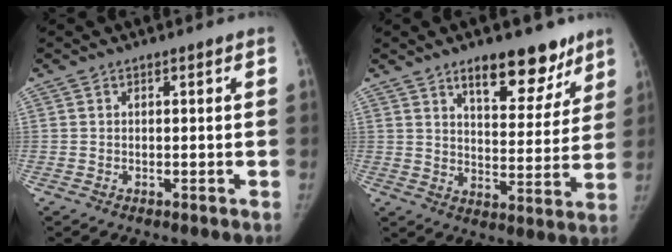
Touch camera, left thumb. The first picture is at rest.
{"total": 13.6, "force": [9.3, 6.0, 7.9], "torque": [-0.058, -0.056, 0.138]}